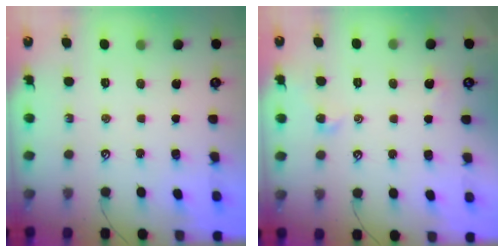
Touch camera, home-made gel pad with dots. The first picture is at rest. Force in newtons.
{"total": 1.5, "press": 1.4, "slide": 0.5}